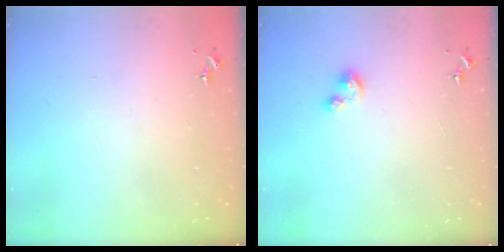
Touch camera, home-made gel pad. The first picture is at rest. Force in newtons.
{"total": 5.3, "press": 5.3, "slide": 0.3}